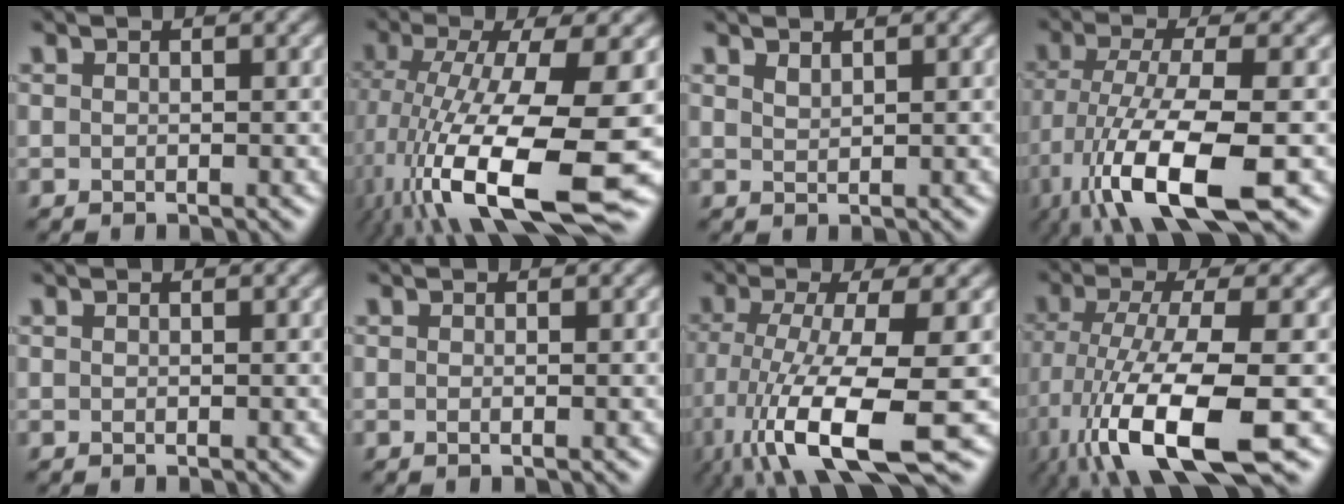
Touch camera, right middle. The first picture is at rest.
{"total": 15.0, "force": [-4.5, 4.8, 13.5], "torque": [-0.262, -0.024, -0.066]}
{"total": 0.9, "force": [0.8, 0.1, 0.3], "torque": [-0.007, 0.000, 0.017]}
{"total": 10.5, "force": [-4.6, 3.0, 8.9], "torque": [-0.174, -0.008, -0.084]}
{"total": 0.0}
{"total": 0.9, "force": [-0.1, 0.2, 0.8], "torque": [-0.013, -0.004, -0.005]}
{"total": 11.4, "force": [-4.8, 3.0, 9.9], "torque": [-0.197, -0.020, -0.085]}
{"total": 11.9, "force": [-4.8, 3.4, 10.3], "torque": [-0.208, -0.015, -0.085]}